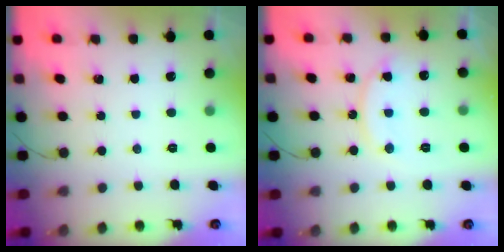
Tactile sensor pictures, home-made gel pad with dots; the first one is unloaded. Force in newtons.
{"total": 11.6, "press": 11.5, "slide": 0.8}